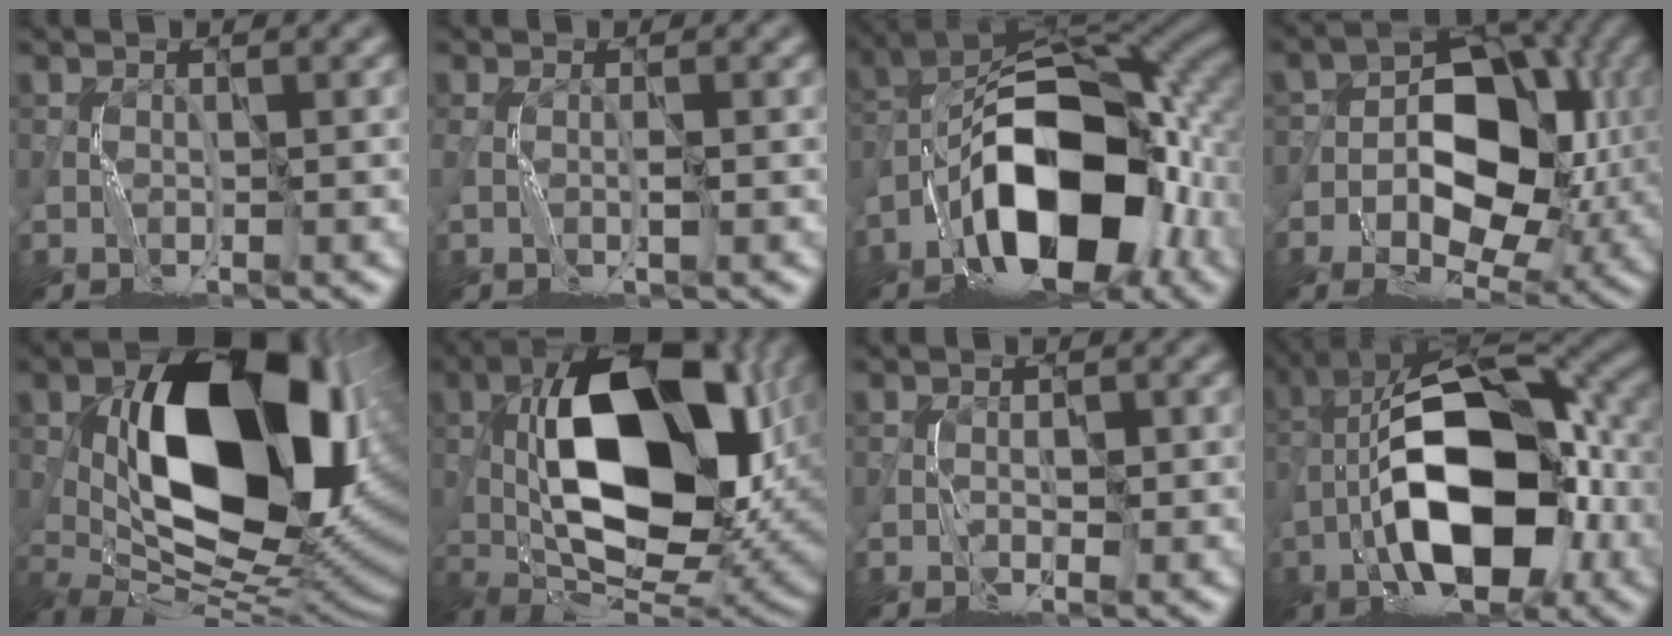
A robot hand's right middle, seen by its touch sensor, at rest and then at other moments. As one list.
[{"total": 1.1, "force": [0.1, 0.2, 1.1], "torque": [-0.031, 0.001, 0.002]}, {"total": 13.7, "force": [-5.5, 7.0, 10.4], "torque": [-0.165, 0.002, -0.104]}, {"total": 11.5, "force": [-1.3, 7.8, 8.4], "torque": [-0.105, 0.011, -0.026]}, {"total": 17.2, "force": [3.6, 10.1, 13.4], "torque": [-0.197, -0.012, 0.068]}, {"total": 16.3, "force": [2.3, 8.4, 13.8], "torque": [-0.230, 0.012, 0.033]}, {"total": 0.9, "force": [-0.1, 0.5, 0.7], "torque": [-0.009, 0.001, -0.002]}, {"total": 13.5, "force": [-2.7, 6.7, 11.4], "torque": [-0.194, 0.016, -0.059]}]